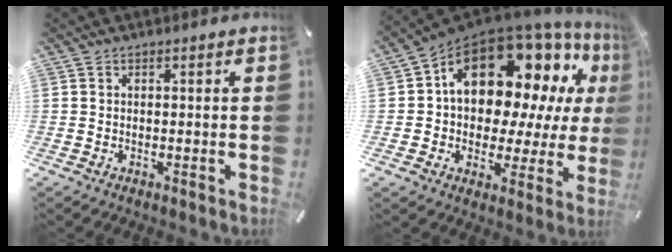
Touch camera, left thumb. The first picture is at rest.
{"total": 17.3, "force": [8.4, 11.3, 10.2], "torque": [-0.159, -0.072, 0.145]}